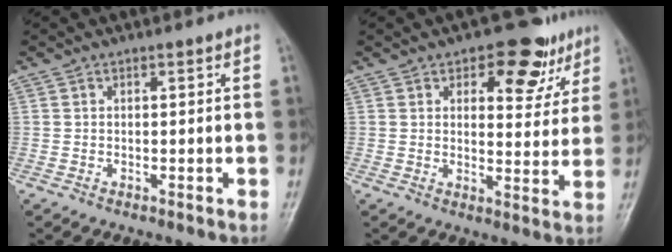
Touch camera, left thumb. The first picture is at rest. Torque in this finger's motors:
{"motor_torque": [-0.08, 0.18, -0.10, -0.10, 0.02]}